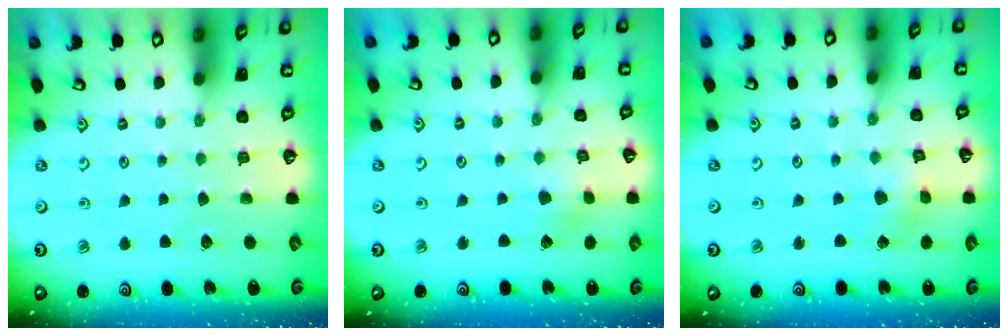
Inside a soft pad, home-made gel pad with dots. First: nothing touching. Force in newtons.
{"total": 2.6, "press": 2.6, "slide": 0.4}
{"total": 2.7, "press": 2.7, "slide": 0.3}